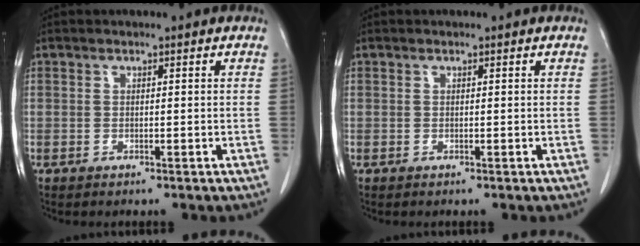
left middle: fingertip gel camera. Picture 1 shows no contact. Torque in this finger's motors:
{"motor_torque": [-0.04, -0.14, 0.07, 0.01]}